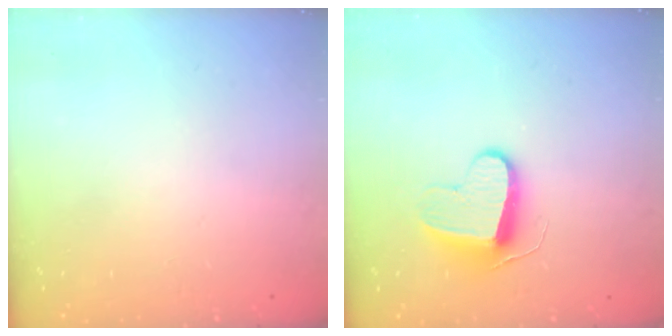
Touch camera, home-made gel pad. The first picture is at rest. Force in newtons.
{"total": 11.2, "press": 11.1, "slide": 0.8}